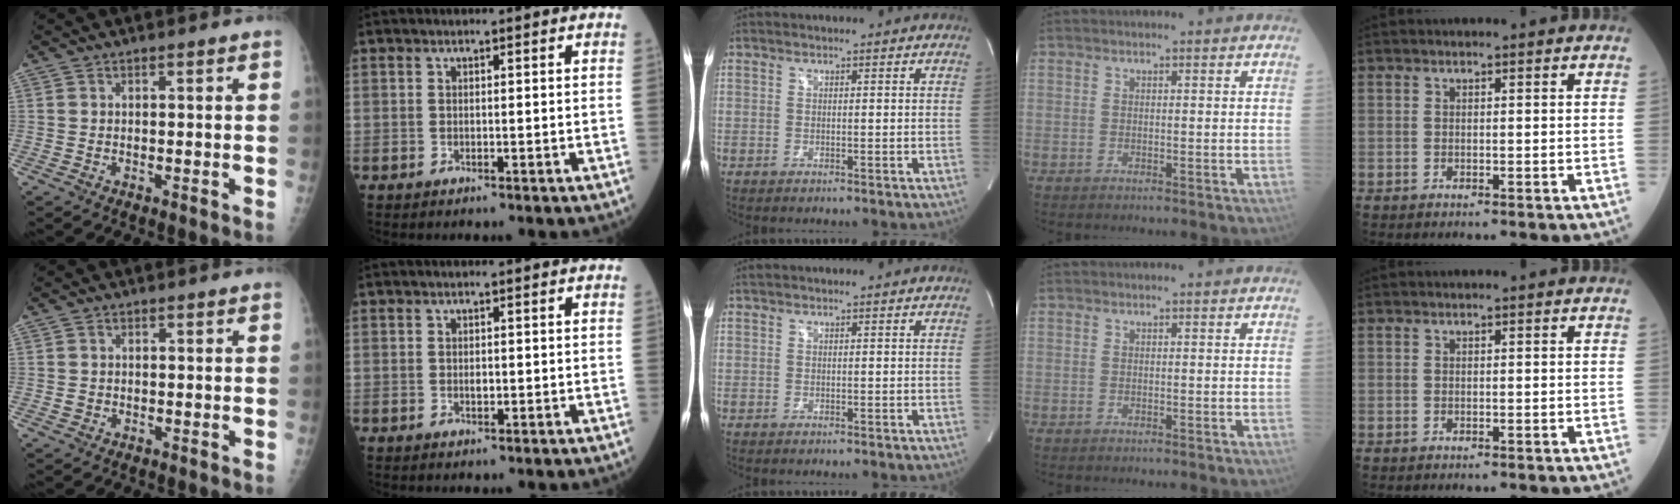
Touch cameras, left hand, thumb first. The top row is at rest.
{"thumb": {"total": 1.1, "force": [-0.1, 1.1, 0.3], "torque": [-0.004, 0.002, 0.001]}, "index": {"total": 0.8, "force": [-0.2, 0.5, 0.6], "torque": [-0.011, -0.004, -0.003]}}